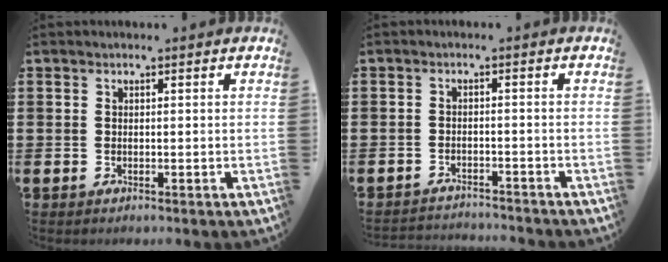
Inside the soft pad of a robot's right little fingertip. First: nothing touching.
{"total": 2.0, "force": [-2.0, -0.1, -0.2], "torque": [-0.002, 0.002, -0.043]}